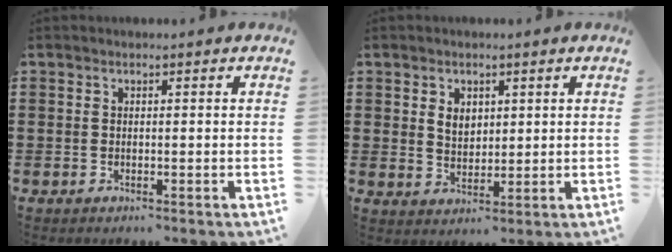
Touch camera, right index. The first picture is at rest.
{"total": 3.0, "force": [1.3, 2.2, 1.7], "torque": [-0.040, 0.009, 0.022]}